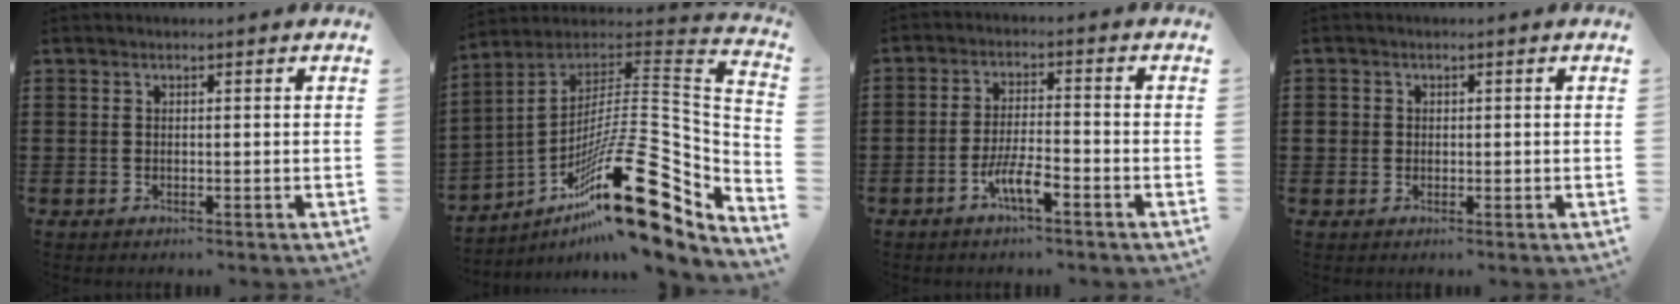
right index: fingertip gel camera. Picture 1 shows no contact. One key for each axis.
{"total": 24.3, "fx": -11.8, "fy": 6.5, "fz": 20.2, "tx": -0.331, "ty": 0.028, "tz": -0.200}
{"total": 5.3, "fx": -3.0, "fy": 1.0, "fz": 4.2, "tx": -0.098, "ty": -0.003, "tz": -0.062}
{"total": 1.5, "fx": 0.1, "fy": 1.5, "fz": 0.5, "tx": -0.014, "ty": 0.008, "tz": 0.000}